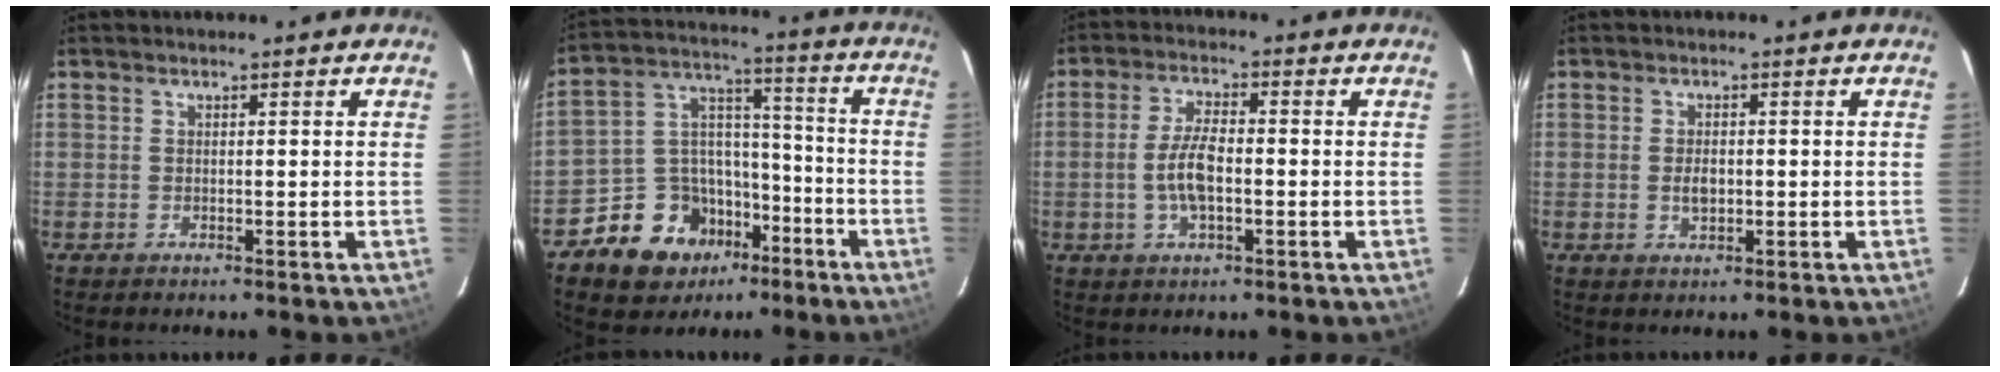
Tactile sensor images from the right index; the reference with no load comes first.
{"total": 13.9, "force": [-8.6, 10.1, 4.3], "torque": [-0.099, 0.057, -0.130]}
{"total": 6.3, "force": [-1.3, 2.4, 5.7], "torque": [-0.117, 0.004, -0.024]}
{"total": 2.5, "force": [-0.4, 1.6, 1.9], "torque": [-0.032, 0.001, -0.005]}